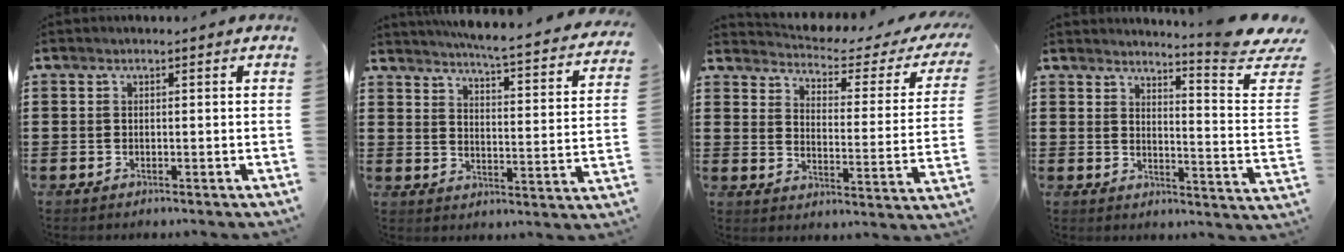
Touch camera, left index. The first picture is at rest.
{"total": 4.6, "force": [4.2, -0.6, 1.7], "torque": [-0.048, -0.043, 0.062]}
{"total": 2.9, "force": [2.5, 0.3, 1.5], "torque": [-0.047, -0.023, 0.034]}
{"total": 5.7, "force": [4.8, -0.4, 3.1], "torque": [-0.059, -0.045, 0.072]}